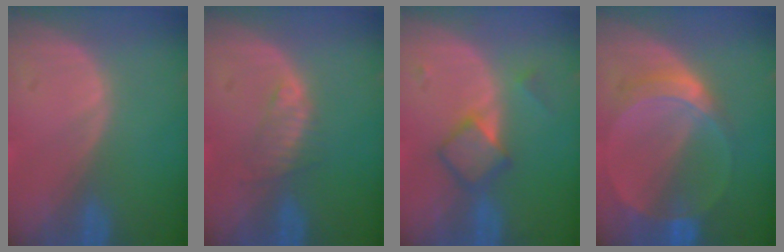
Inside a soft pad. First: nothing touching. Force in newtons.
{"total": 2.5, "press": 2.4, "slide": 0.3}
{"total": 4.7, "press": 4.6, "slide": 0.6}
{"total": 6.2, "press": 5.7, "slide": 2.6}